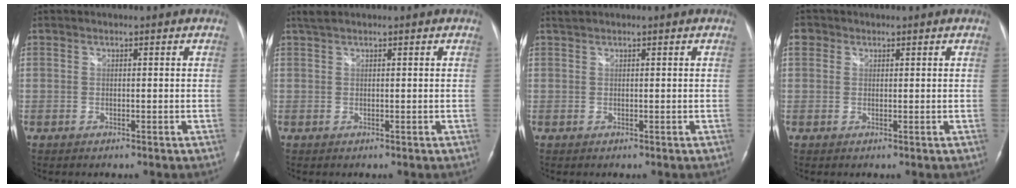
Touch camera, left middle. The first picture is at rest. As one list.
[{"total": 1.4, "force": [1.1, 0.0, 0.7], "torque": [-0.021, 0.015, 0.027]}, {"total": 0.7, "force": [0.6, -0.1, 0.2], "torque": [-0.011, 0.011, 0.018]}, {"total": 2.1, "force": [1.0, 1.8, 0.4], "torque": [-0.004, 0.012, 0.014]}]